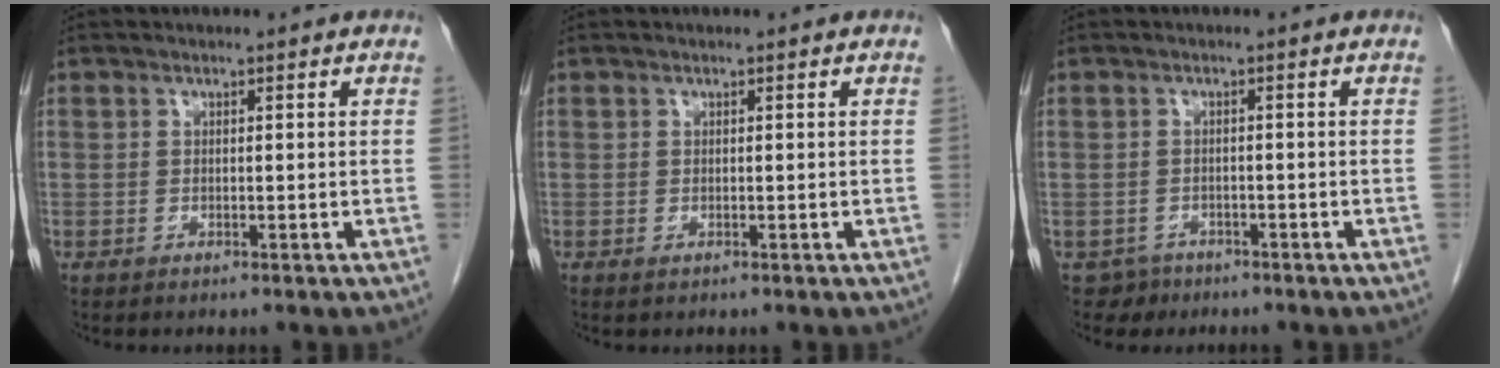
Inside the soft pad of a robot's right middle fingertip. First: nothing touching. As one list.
[{"total": 0.0}, {"total": 2.3, "force": [-1.5, 1.7, -0.4], "torque": [0.002, 0.008, -0.022]}]